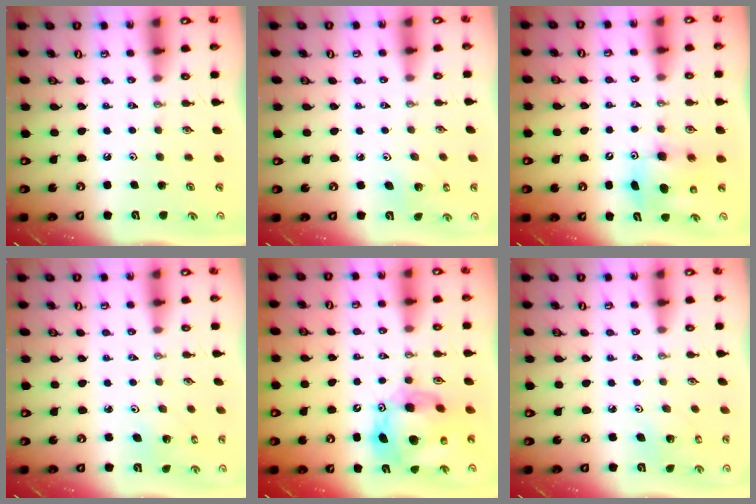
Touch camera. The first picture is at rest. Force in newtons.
{"total": 3.2, "press": 3.2, "slide": 0.3}
{"total": 8.1, "press": 8.0, "slide": 1.6}
{"total": 2.2, "press": 2.2, "slide": 0.2}
{"total": 16.5, "press": 16.4, "slide": 1.7}
{"total": 3.1, "press": 3.1, "slide": 0.2}